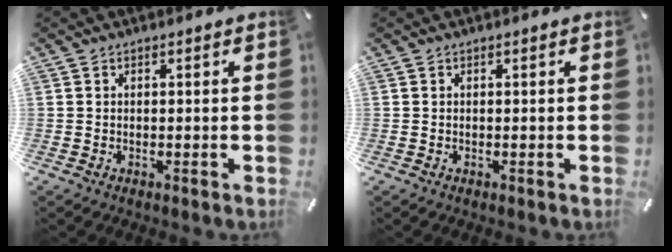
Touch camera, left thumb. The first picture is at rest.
{"total": 0.0}